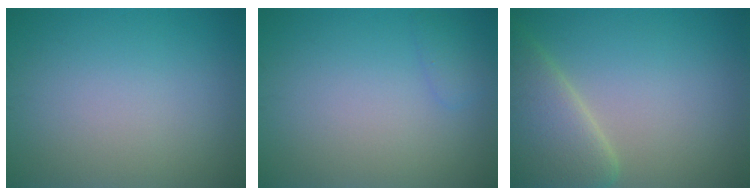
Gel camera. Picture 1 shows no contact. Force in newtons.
{"total": 1.0, "press": 1.0, "slide": 0.1}
{"total": 6.3, "press": 6.3, "slide": 0.5}